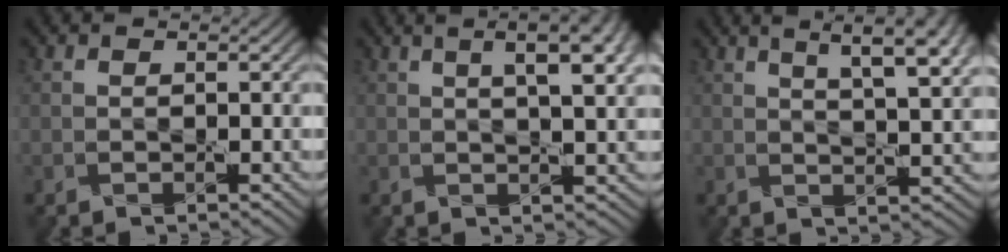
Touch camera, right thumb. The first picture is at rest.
{"total": 9.0, "force": [3.7, 2.8, 7.7], "torque": [-0.088, 0.029, 0.037]}
{"total": 9.8, "force": [5.3, 2.7, 7.8], "torque": [-0.101, 0.022, 0.061]}